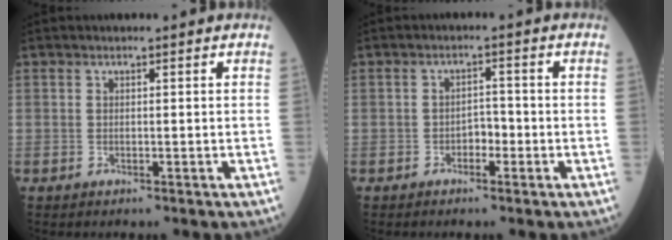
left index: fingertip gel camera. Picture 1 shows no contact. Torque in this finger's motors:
{"motor_torque": [-0.20, -0.04, -0.06, -0.01]}